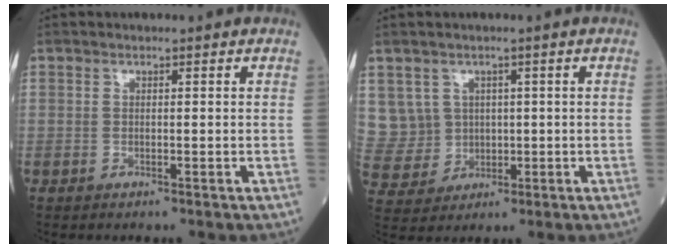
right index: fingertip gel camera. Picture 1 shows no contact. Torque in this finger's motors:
{"motor_torque": [0.13, 0.03, -0.02, 0.03]}